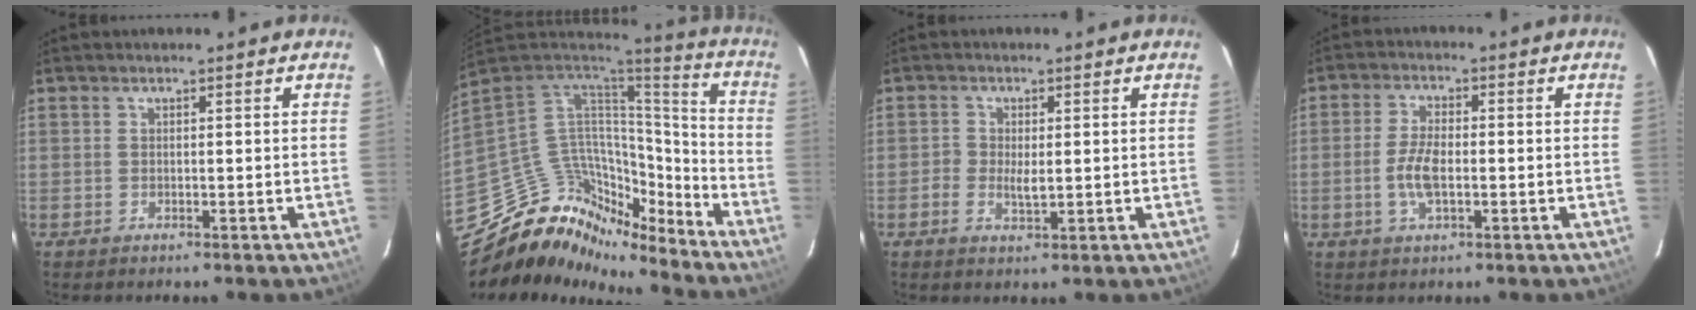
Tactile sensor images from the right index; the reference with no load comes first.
{"total": 18.5, "force": [-16.3, 7.4, 5.0], "torque": [-0.097, 0.030, -0.281]}
{"total": 2.7, "force": [-0.4, 1.6, 2.2], "torque": [-0.051, -0.002, -0.011]}
{"total": 5.7, "force": [-1.3, 2.3, 5.0], "torque": [-0.106, 0.002, -0.025]}